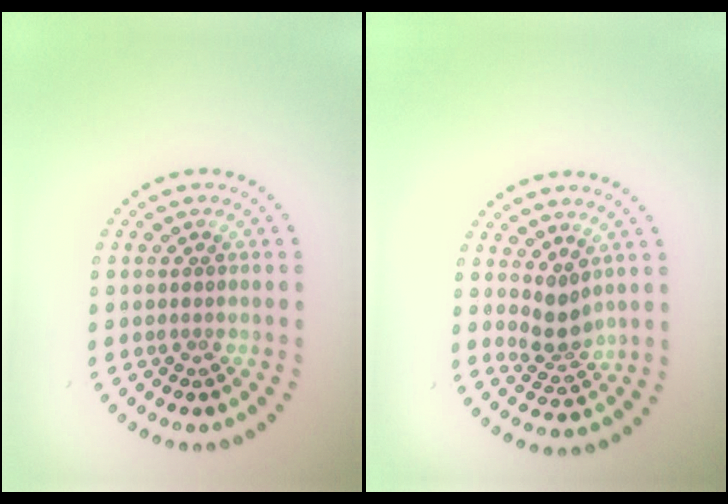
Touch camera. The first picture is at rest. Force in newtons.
{"total": 2.3, "press": 1.9, "slide": 1.3}